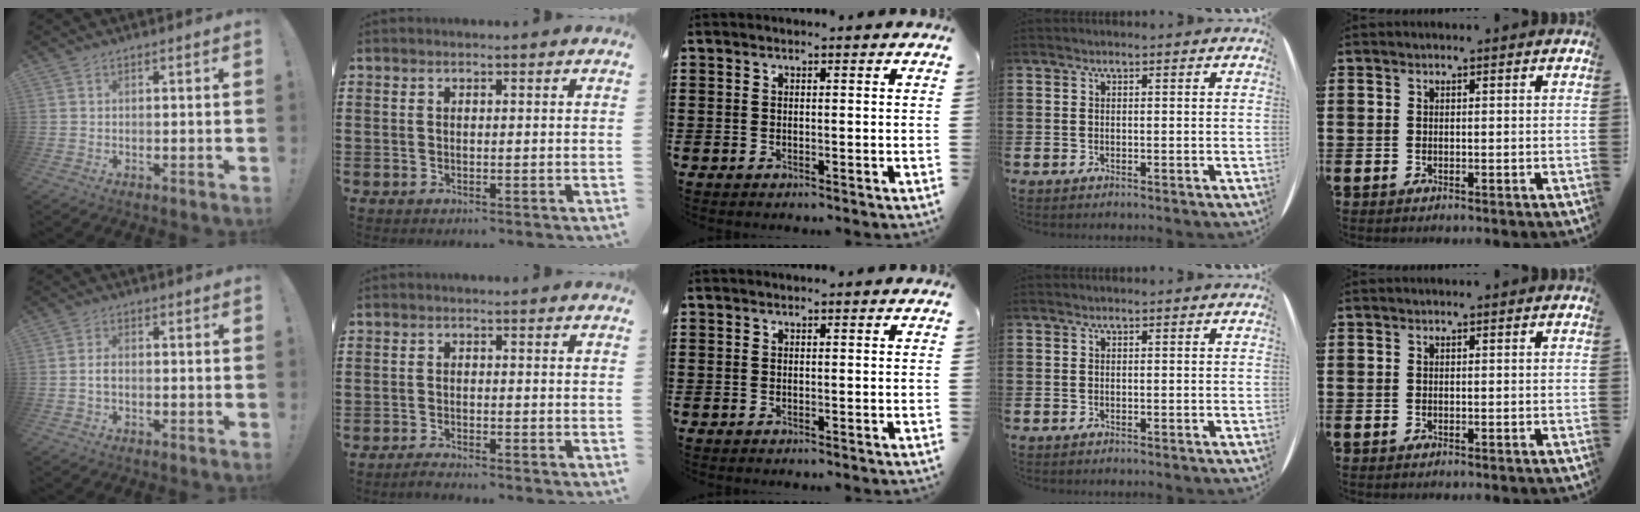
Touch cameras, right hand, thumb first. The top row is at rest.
{"thumb": {"total": 2.2, "force": [-0.4, 1.3, 1.8], "torque": [-0.030, 0.007, -0.008]}, "index": {"total": 1.2, "force": [-1.2, -0.2, 0.2], "torque": [-0.006, -0.001, -0.022]}}